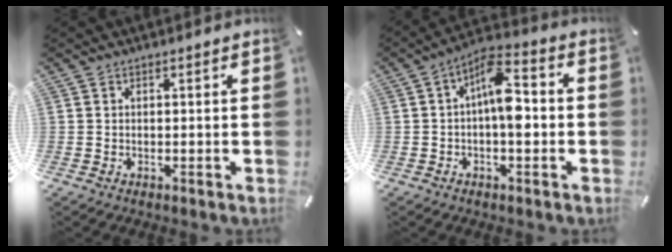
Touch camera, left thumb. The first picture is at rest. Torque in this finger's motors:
{"motor_torque": [0.15, 0.54, 0.46, -0.27, 0.11]}